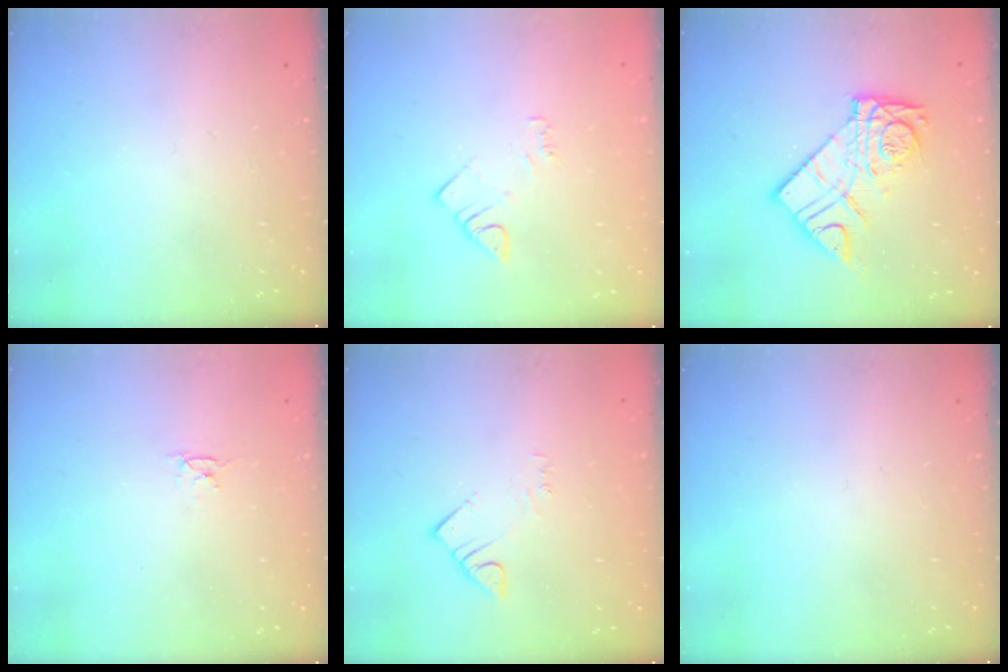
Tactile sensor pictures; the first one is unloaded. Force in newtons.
{"total": 4.5, "press": 4.5, "slide": 0.5}
{"total": 14.8, "press": 14.7, "slide": 1.6}
{"total": 2.8, "press": 2.8, "slide": 0.3}
{"total": 2.8, "press": 2.8, "slide": 0.2}
{"total": 0.0}